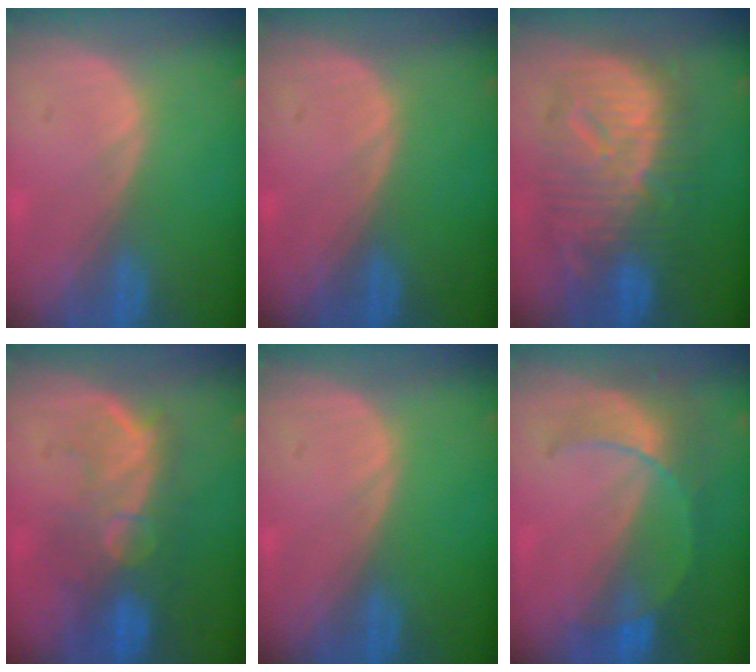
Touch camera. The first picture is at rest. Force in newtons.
{"total": 0.0}
{"total": 12.5, "press": 12.4, "slide": 1.1}
{"total": 9.7, "press": 8.7, "slide": 4.3}
{"total": 0.0}
{"total": 7.9, "press": 6.9, "slide": 3.9}